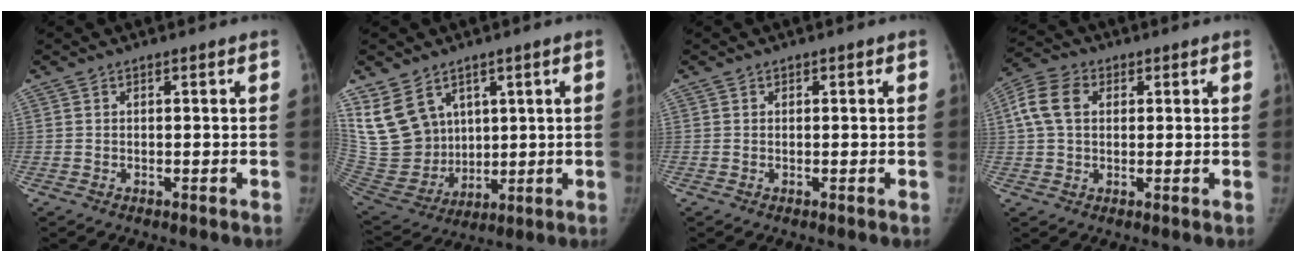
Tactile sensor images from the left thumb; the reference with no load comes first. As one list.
[{"total": 14.4, "force": [7.2, 10.8, 6.3], "torque": [-0.099, -0.022, 0.167]}, {"total": 0.0}, {"total": 8.2, "force": [1.9, 5.9, 5.4], "torque": [-0.107, 0.016, 0.031]}]